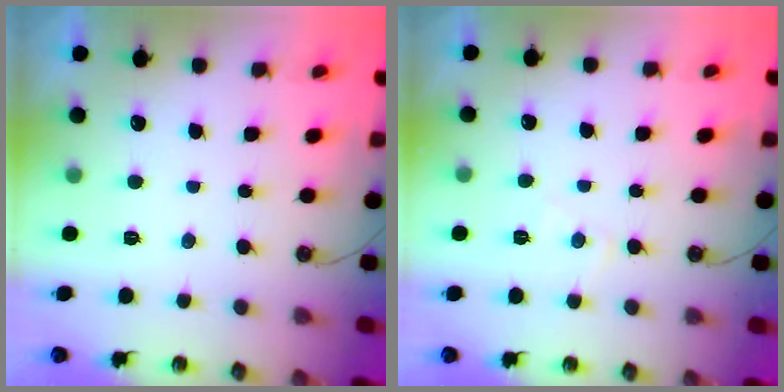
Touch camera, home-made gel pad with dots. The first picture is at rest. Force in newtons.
{"total": 5.4, "press": 5.4, "slide": 0.7}